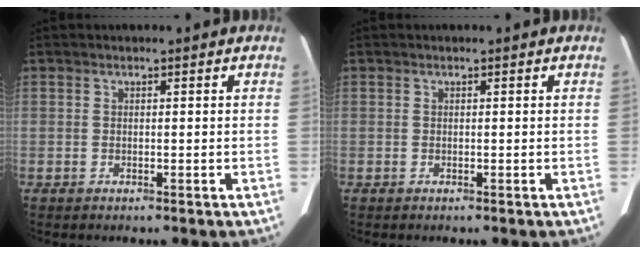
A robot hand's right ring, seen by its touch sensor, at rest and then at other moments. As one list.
[{"total": 0.0}]